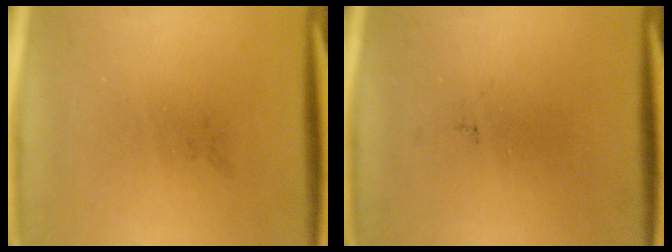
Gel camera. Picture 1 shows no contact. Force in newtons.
{"total": 0.0}